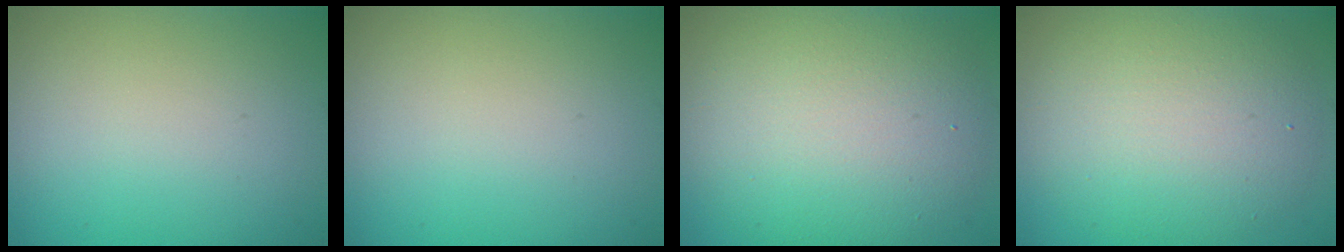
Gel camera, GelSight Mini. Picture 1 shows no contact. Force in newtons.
{"total": 0.0}
{"total": 9.7, "press": 9.7, "slide": 0.7}
{"total": 7.4, "press": 7.4, "slide": 0.4}